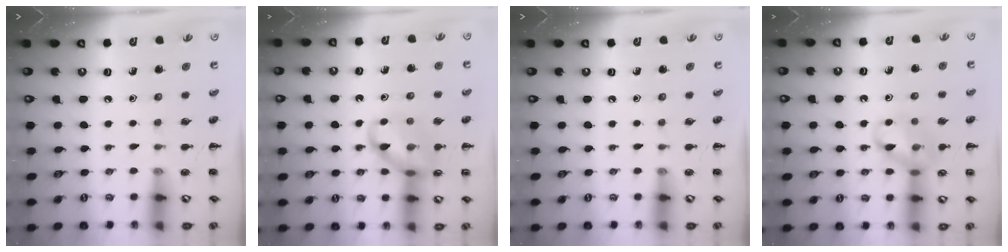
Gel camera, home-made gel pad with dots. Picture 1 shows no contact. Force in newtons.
{"total": 12.1, "press": 11.9, "slide": 1.7}
{"total": 0.0}
{"total": 13.1, "press": 13.0, "slide": 1.7}